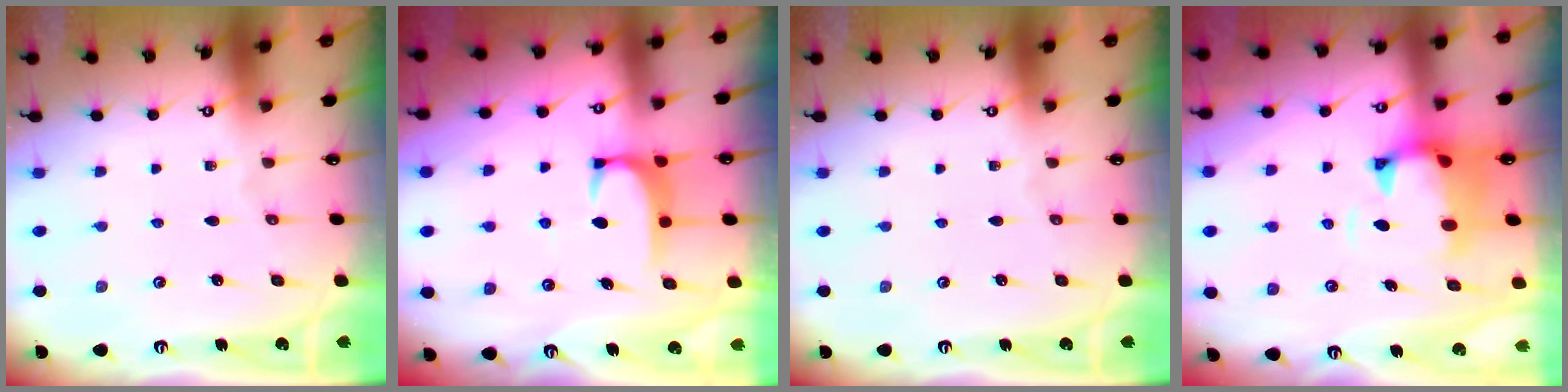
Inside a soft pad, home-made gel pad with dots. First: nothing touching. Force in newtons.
{"total": 2.0, "press": 1.9, "slide": 0.5}
{"total": 0.0}
{"total": 1.7, "press": 1.2, "slide": 1.2}